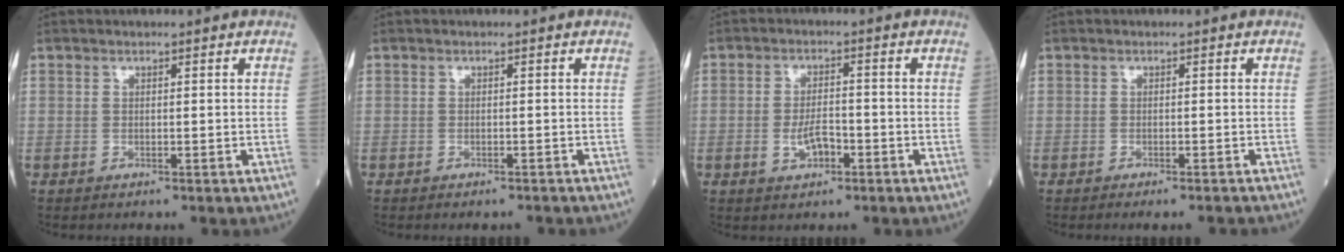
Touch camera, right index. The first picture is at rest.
{"total": 1.5, "force": [-1.4, 0.2, 0.3], "torque": [-0.005, -0.003, -0.019]}
{"total": 3.9, "force": [-1.5, 1.8, 3.2], "torque": [-0.060, 0.001, -0.025]}
{"total": 3.7, "force": [-3.4, 0.0, 1.5], "torque": [-0.011, -0.007, -0.046]}